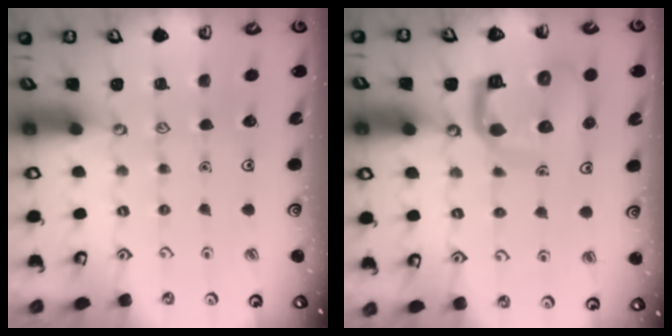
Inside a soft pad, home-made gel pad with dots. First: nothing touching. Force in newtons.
{"total": 11.0, "press": 10.9, "slide": 1.3}